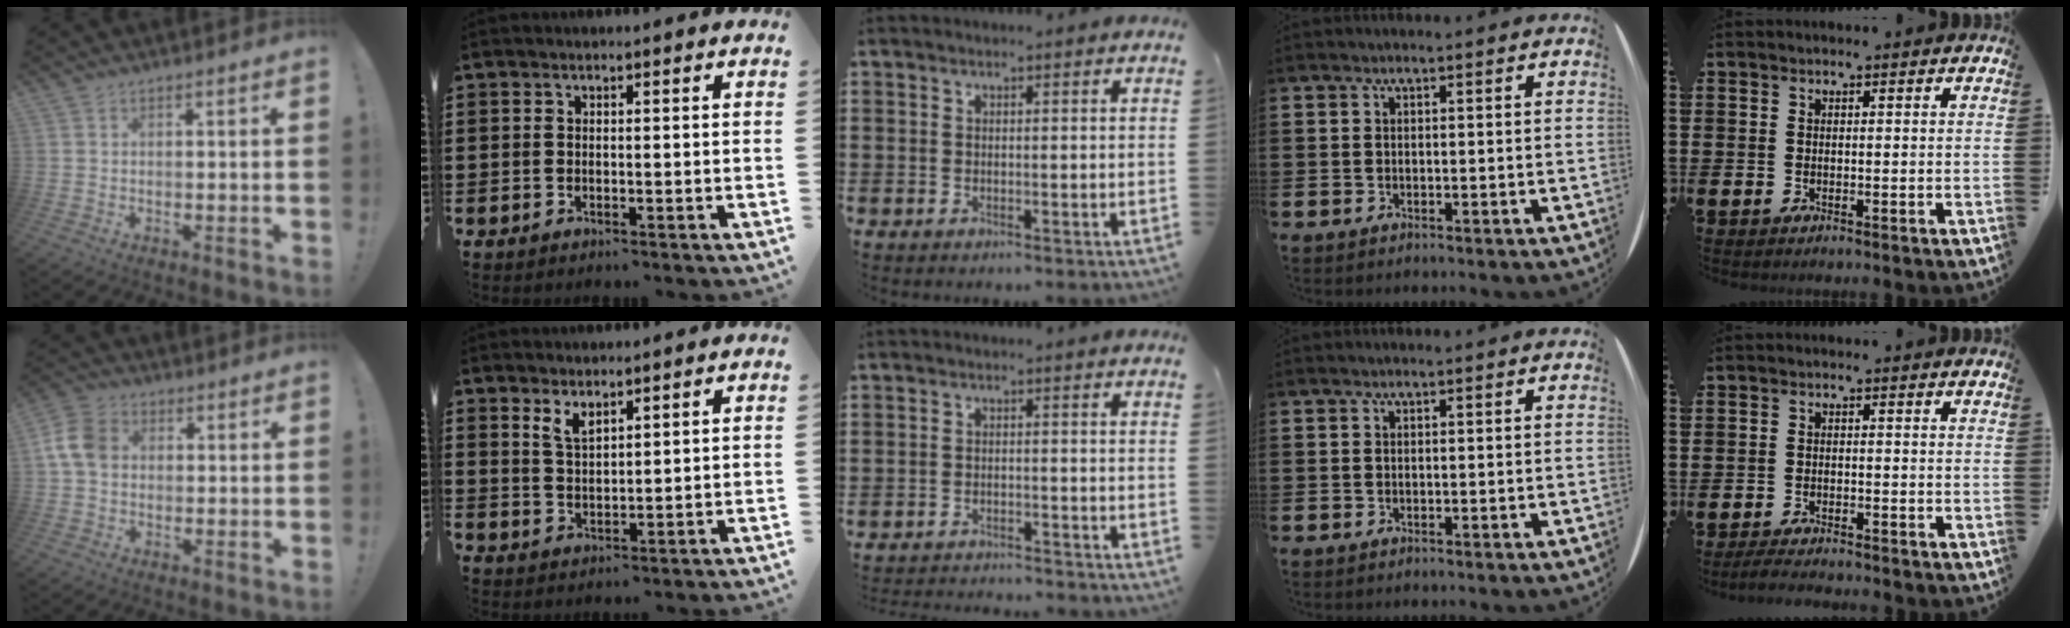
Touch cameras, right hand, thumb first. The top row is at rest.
{"thumb": {"total": 9.0, "force": [0.9, 6.8, 5.8], "torque": [-0.114, 0.014, 0.021]}, "index": {"total": 2.9, "force": [2.2, 1.1, 1.5], "torque": [-0.035, 0.003, 0.042]}, "middle": {"total": 2.2, "force": [-2.2, 0.0, 0.0], "torque": [-0.005, 0.001, -0.048]}, "little": {"total": 1.8, "force": [-1.7, 0.1, 0.4], "torque": [-0.009, 0.005, -0.035]}}